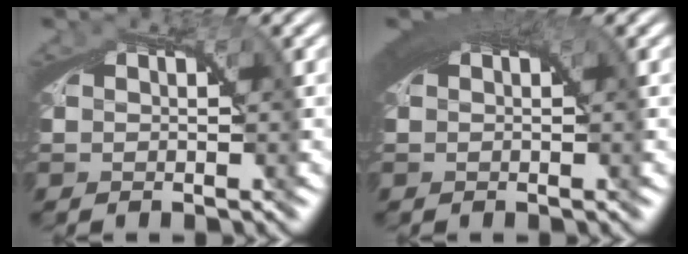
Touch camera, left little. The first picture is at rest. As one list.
[{"total": 4.3, "force": [1.9, 1.5, 3.6], "torque": [-0.050, 0.015, 0.025]}]